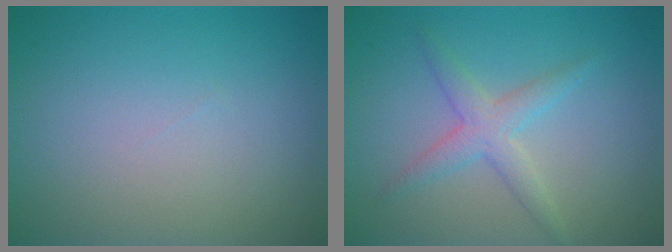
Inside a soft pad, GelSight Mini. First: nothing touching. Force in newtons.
{"total": 2.6, "press": 2.6, "slide": 0.1}